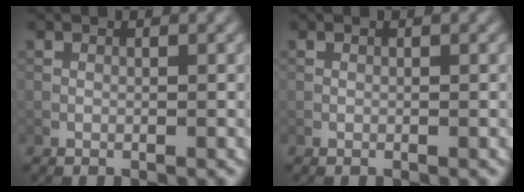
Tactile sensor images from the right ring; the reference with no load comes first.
{"total": 0.0}